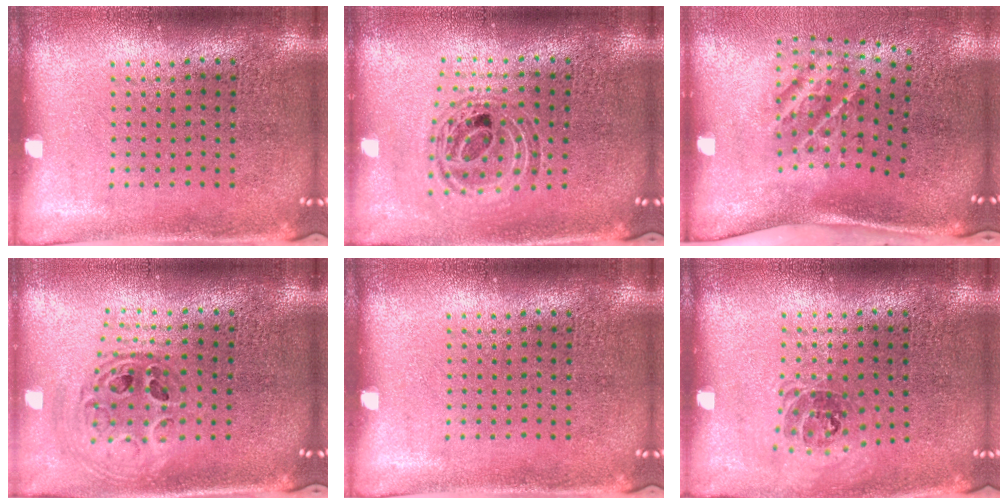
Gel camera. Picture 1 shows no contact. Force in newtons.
{"total": 0.8, "press": 0.8, "slide": 0.2}
{"total": 2.3, "press": 1.3, "slide": 1.9}
{"total": 1.0, "press": 1.0, "slide": 0.2}
{"total": 0.0}
{"total": 1.0, "press": 0.8, "slide": 0.5}